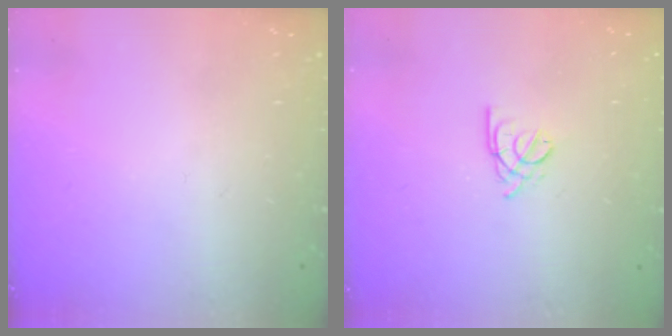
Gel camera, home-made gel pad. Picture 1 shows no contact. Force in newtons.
{"total": 1.6, "press": 1.5, "slide": 0.5}